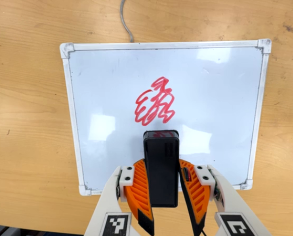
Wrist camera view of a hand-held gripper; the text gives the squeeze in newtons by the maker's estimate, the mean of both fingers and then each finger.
{"total": 7.8, "left": 7.2, "right": 8.5}